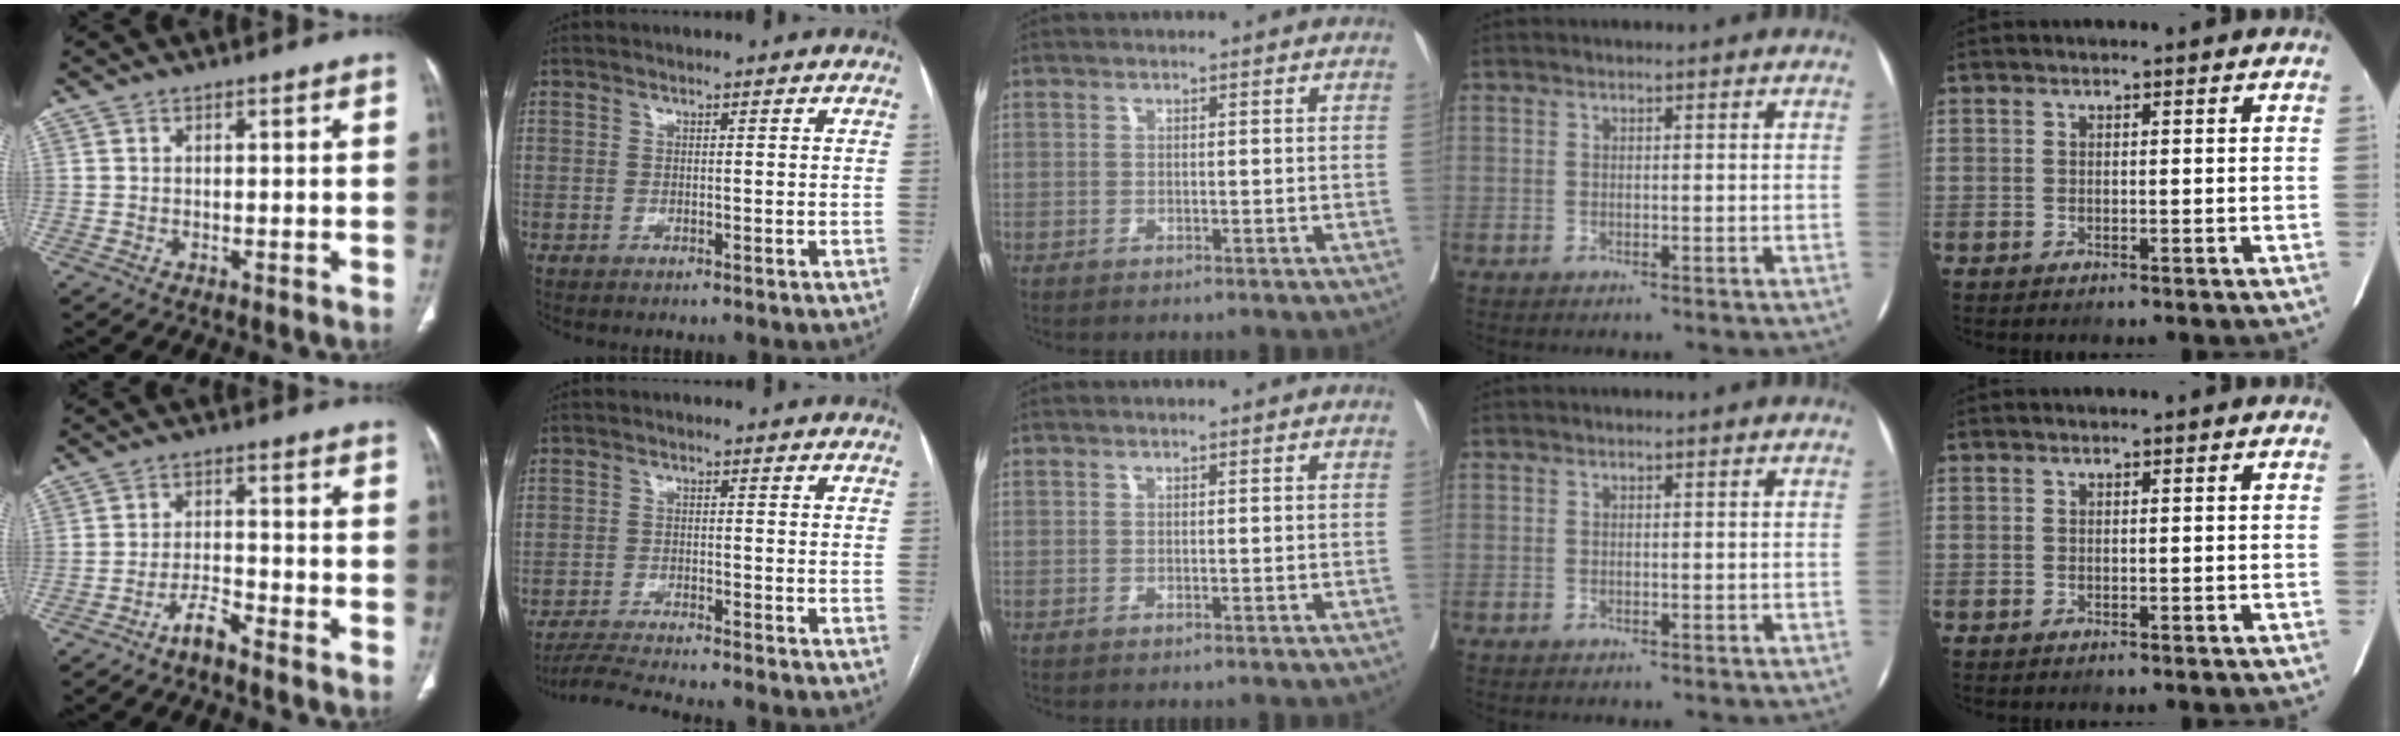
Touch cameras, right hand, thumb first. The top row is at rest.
{"thumb": {"total": 3.9, "force": [-3.3, 0.5, 2.0], "torque": [-0.038, 0.024, -0.066]}, "index": {"total": 7.5, "force": [-6.9, -0.4, 2.8], "torque": [-0.044, -0.018, -0.118]}}